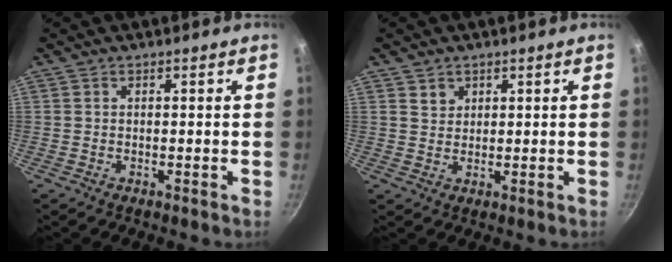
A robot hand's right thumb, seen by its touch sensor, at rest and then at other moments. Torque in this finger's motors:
{"motor_torque": [-0.82, 0.19, -0.03, -0.03, -0.02]}